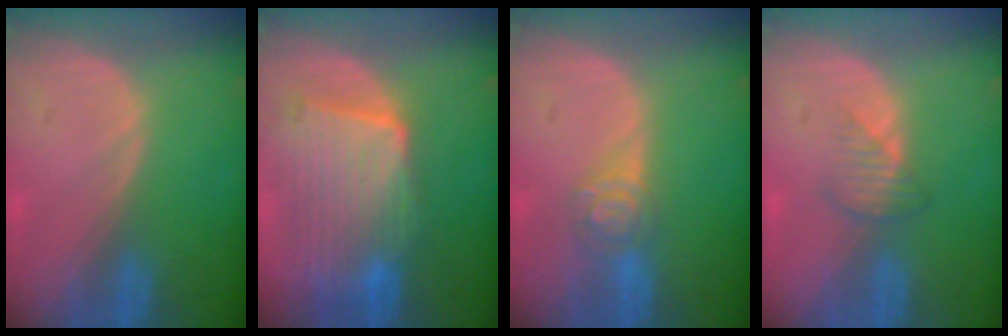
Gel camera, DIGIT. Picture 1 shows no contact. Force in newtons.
{"total": 10.3, "press": 9.0, "slide": 4.8}
{"total": 4.2, "press": 4.1, "slide": 0.6}
{"total": 2.7, "press": 2.6, "slide": 0.7}